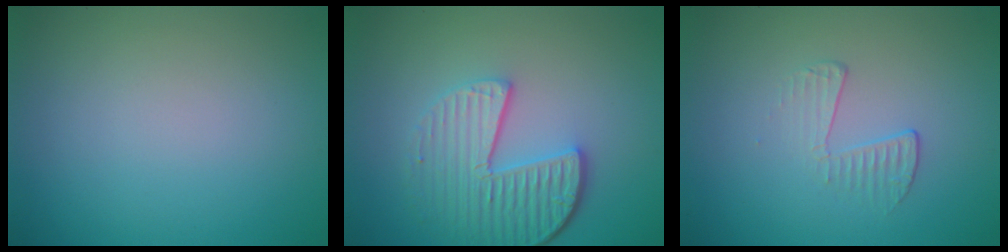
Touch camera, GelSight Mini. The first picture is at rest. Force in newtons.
{"total": 5.3, "press": 4.0, "slide": 3.5}
{"total": 1.8, "press": 0.5, "slide": 1.7}